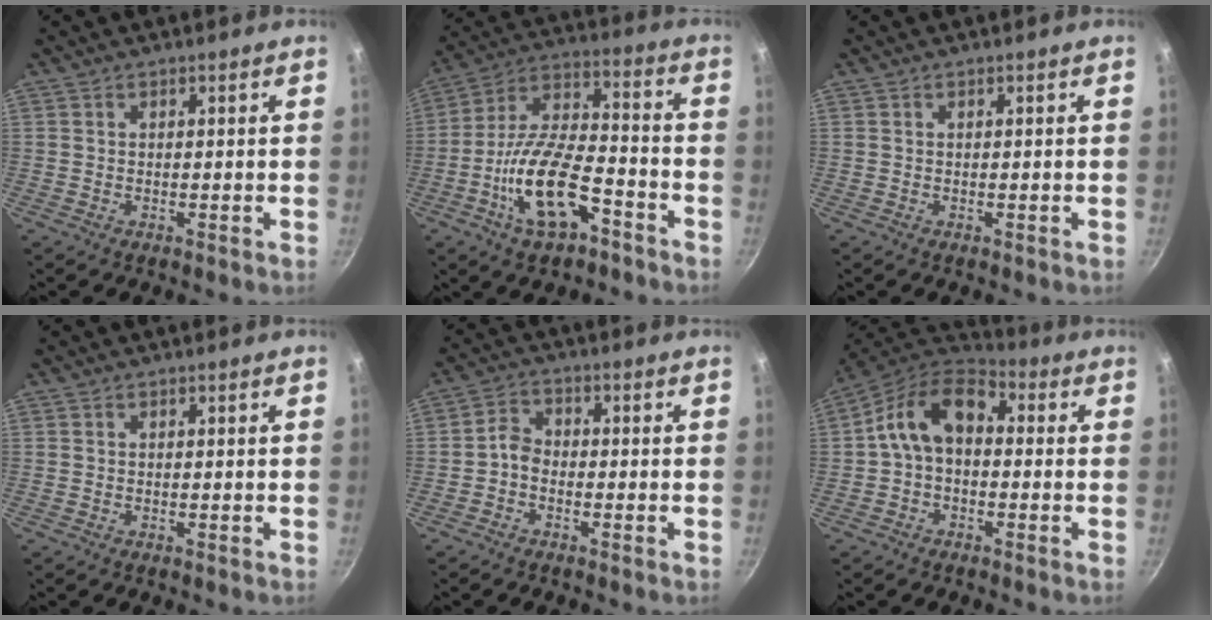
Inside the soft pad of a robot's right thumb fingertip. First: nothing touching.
{"total": 16.9, "force": [-7.7, 7.4, 13.1], "torque": [-0.224, 0.046, -0.144]}
{"total": 0.0}
{"total": 0.0}
{"total": 3.2, "force": [-1.5, 2.2, 1.7], "torque": [-0.030, 0.025, -0.037]}
{"total": 11.8, "force": [0.5, 8.0, 8.6], "torque": [-0.132, 0.038, -0.013]}